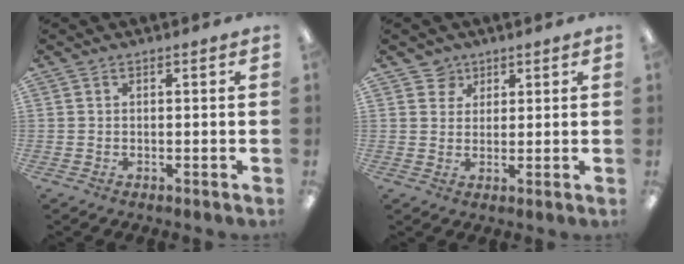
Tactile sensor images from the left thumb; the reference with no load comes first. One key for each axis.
{"total": 4.1, "fx": 2.6, "fy": 3.2, "fz": 0.1, "tx": -0.008, "ty": -0.002, "tz": 0.048}